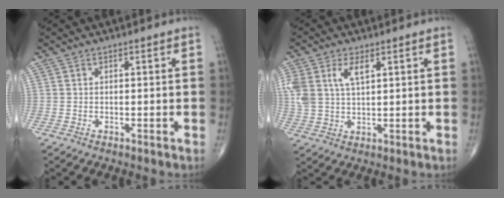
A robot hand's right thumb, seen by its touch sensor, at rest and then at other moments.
{"total": 7.8, "force": [3.1, 3.9, 6.0], "torque": [-0.134, 0.002, 0.066]}